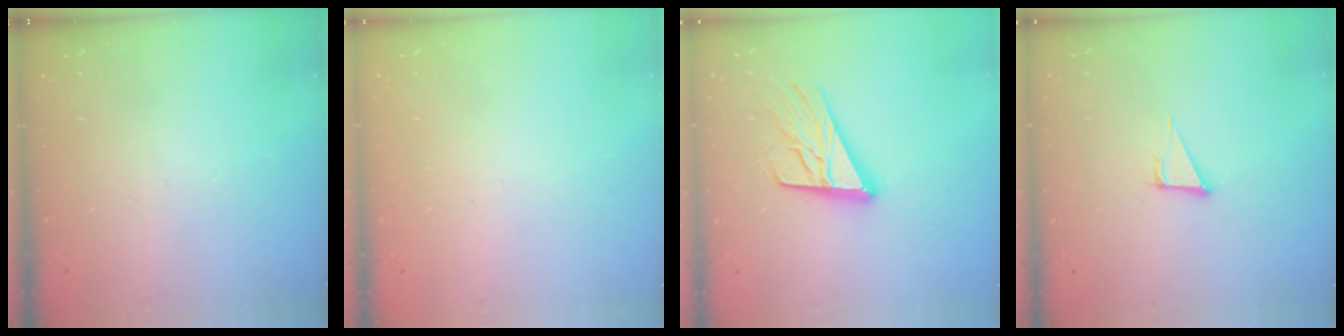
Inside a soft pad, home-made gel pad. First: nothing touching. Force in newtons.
{"total": 0.9, "press": 0.9, "slide": 0.0}
{"total": 18.2, "press": 17.7, "slide": 4.2}
{"total": 5.4, "press": 4.4, "slide": 3.1}